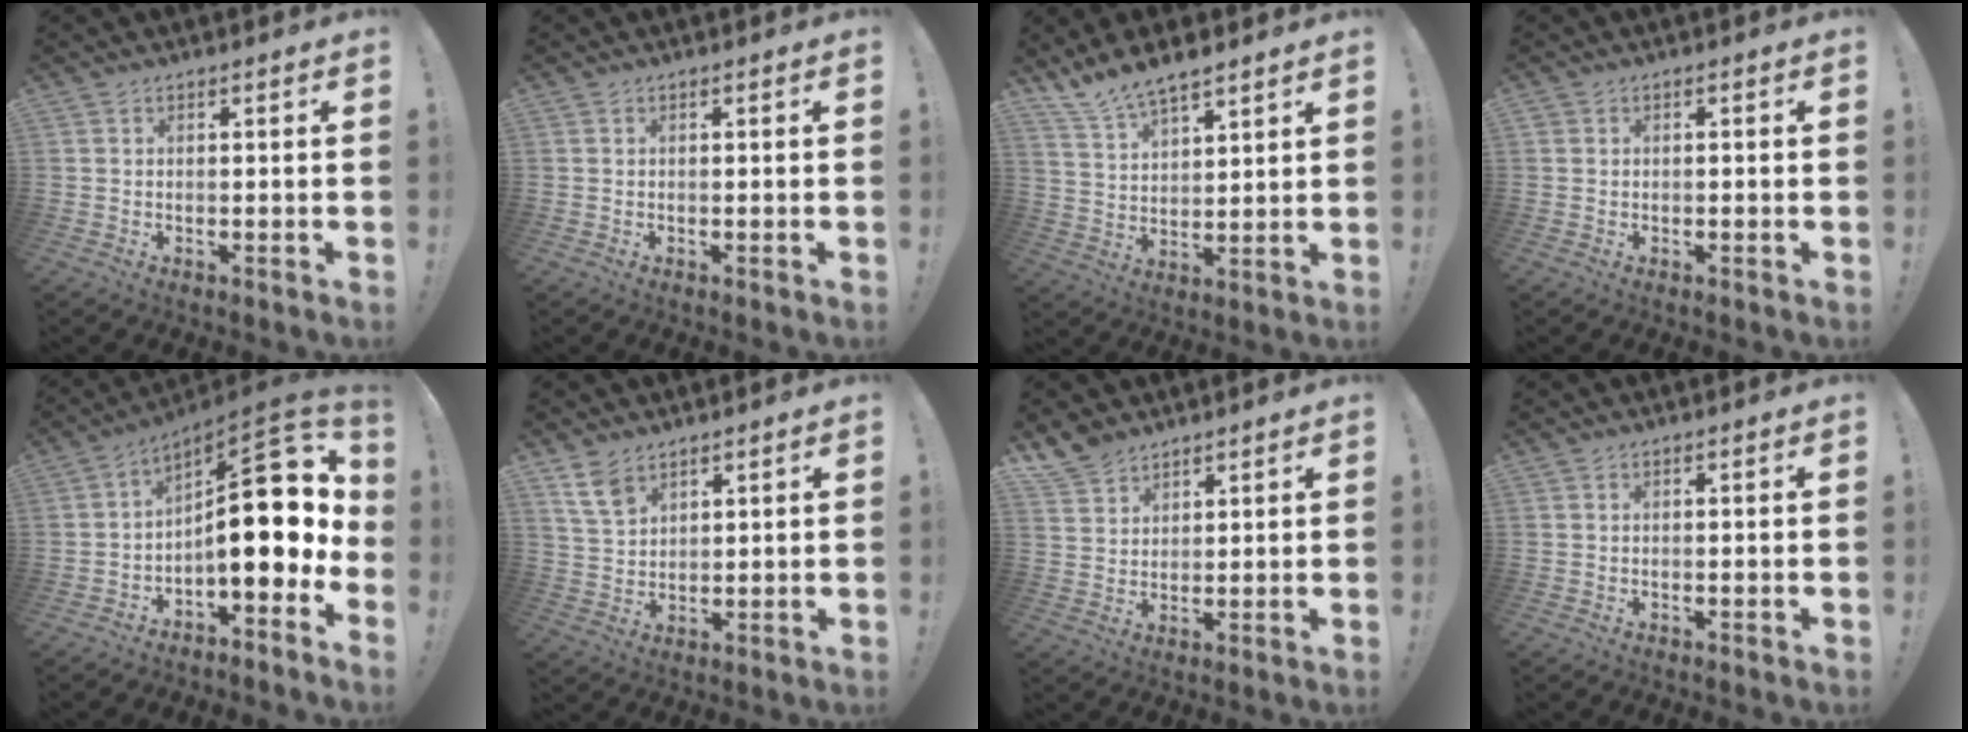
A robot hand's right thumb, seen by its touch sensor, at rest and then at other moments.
{"total": 0.0}
{"total": 8.9, "force": [8.0, 2.8, 2.9], "torque": [-0.066, -0.052, 0.154]}
{"total": 0.6, "force": [-0.3, 0.5, 0.1], "torque": [-0.001, 0.001, -0.006]}
{"total": 18.9, "force": [1.1, 7.5, 17.3], "torque": [-0.237, -0.011, 0.028]}
{"total": 7.5, "force": [5.1, 4.2, 3.6], "torque": [-0.065, -0.023, 0.101]}
{"total": 6.4, "force": [5.3, 3.4, 1.0], "torque": [-0.029, -0.032, 0.107]}
{"total": 0.0}